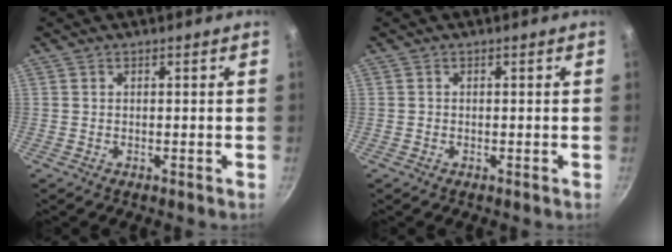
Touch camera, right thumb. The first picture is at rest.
{"total": 0.0}